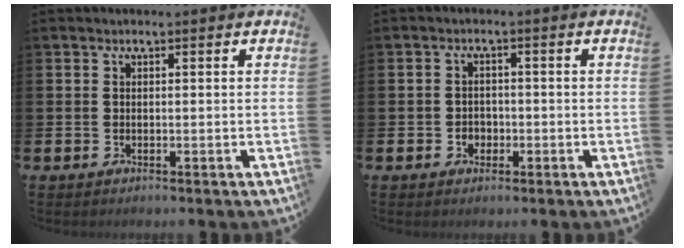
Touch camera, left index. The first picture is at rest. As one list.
[{"total": 1.9, "force": [-0.7, 1.7, 0.6], "torque": [0.002, -0.003, -0.021]}]